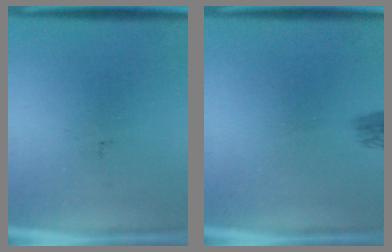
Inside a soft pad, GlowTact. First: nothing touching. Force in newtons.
{"total": 1.6}